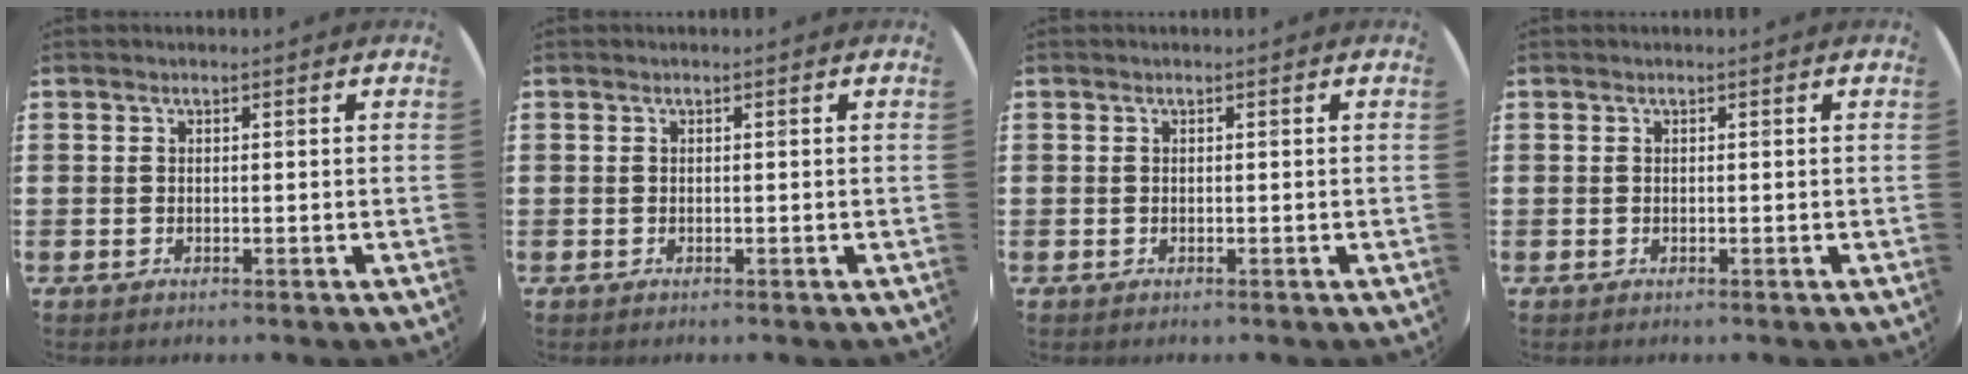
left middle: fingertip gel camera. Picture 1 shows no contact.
{"total": 0.0}
{"total": 0.0}
{"total": 0.0}